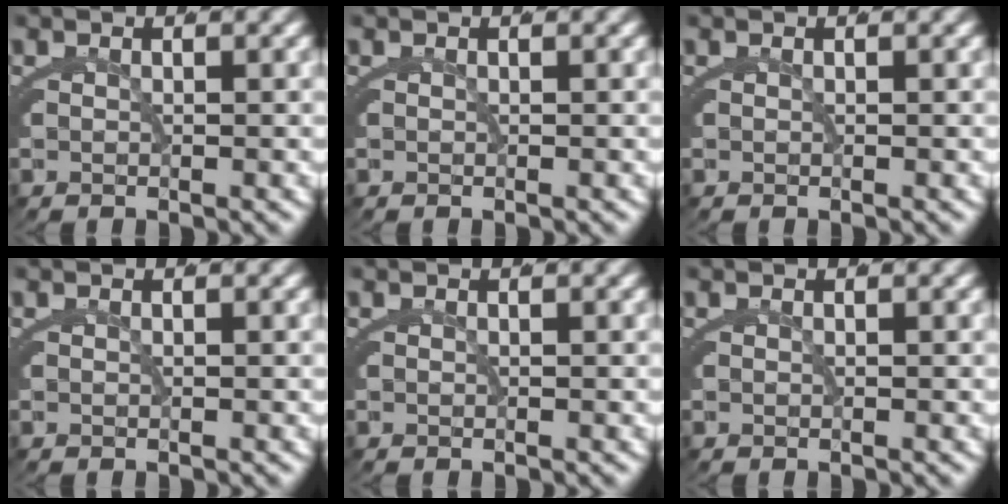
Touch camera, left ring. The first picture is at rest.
{"total": 0.0}
{"total": 0.0}
{"total": 0.0}
{"total": 0.0}
{"total": 0.0}